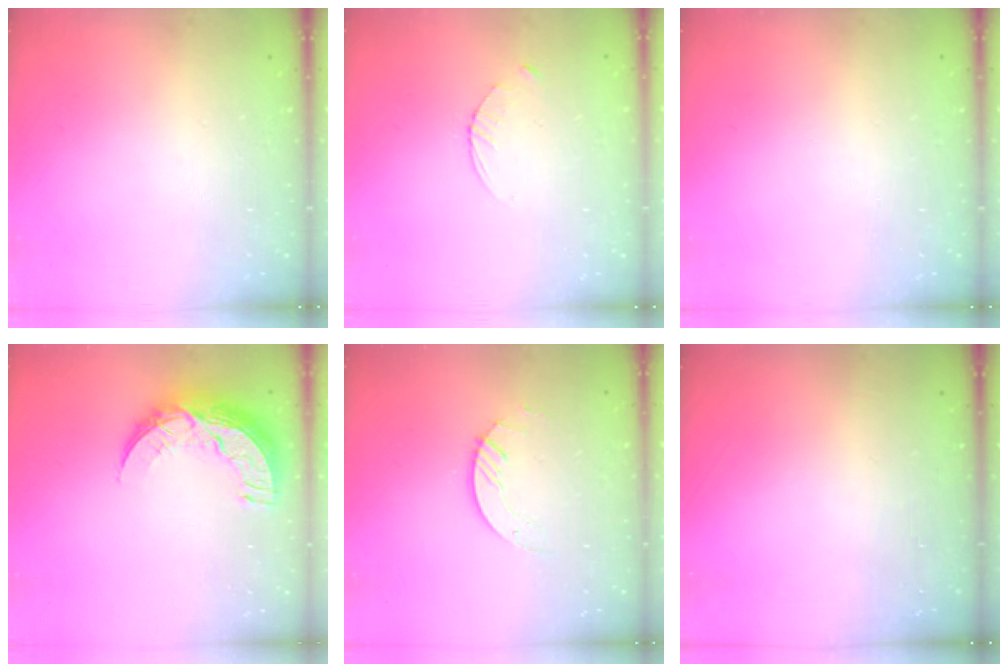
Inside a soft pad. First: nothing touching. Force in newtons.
{"total": 2.9, "press": 2.9, "slide": 0.4}
{"total": 0.0}
{"total": 11.9, "press": 11.9, "slide": 0.8}
{"total": 2.8, "press": 2.8, "slide": 0.3}
{"total": 0.0}